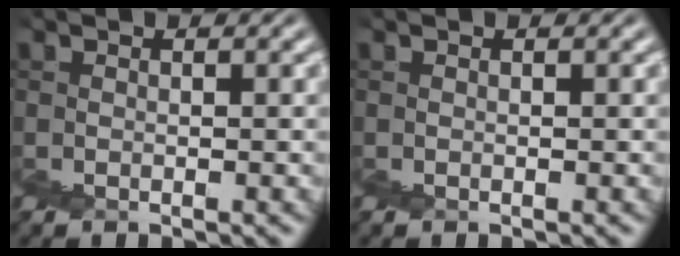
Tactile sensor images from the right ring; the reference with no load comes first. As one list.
[{"total": 0.0}]